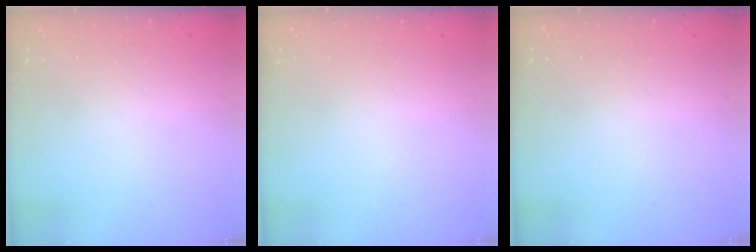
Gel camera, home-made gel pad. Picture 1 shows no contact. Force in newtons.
{"total": 0.0}
{"total": 0.0}